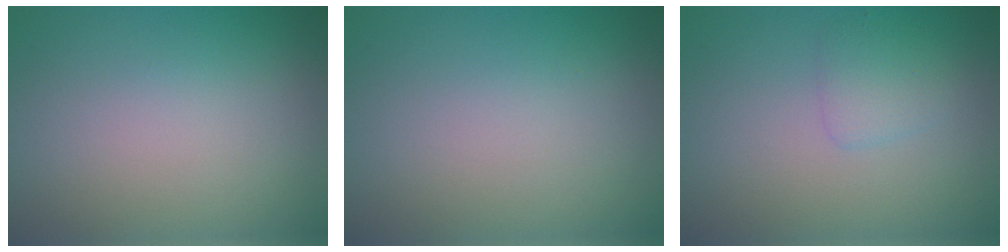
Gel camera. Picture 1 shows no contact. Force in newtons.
{"total": 0.0}
{"total": 1.5, "press": 1.5, "slide": 0.1}